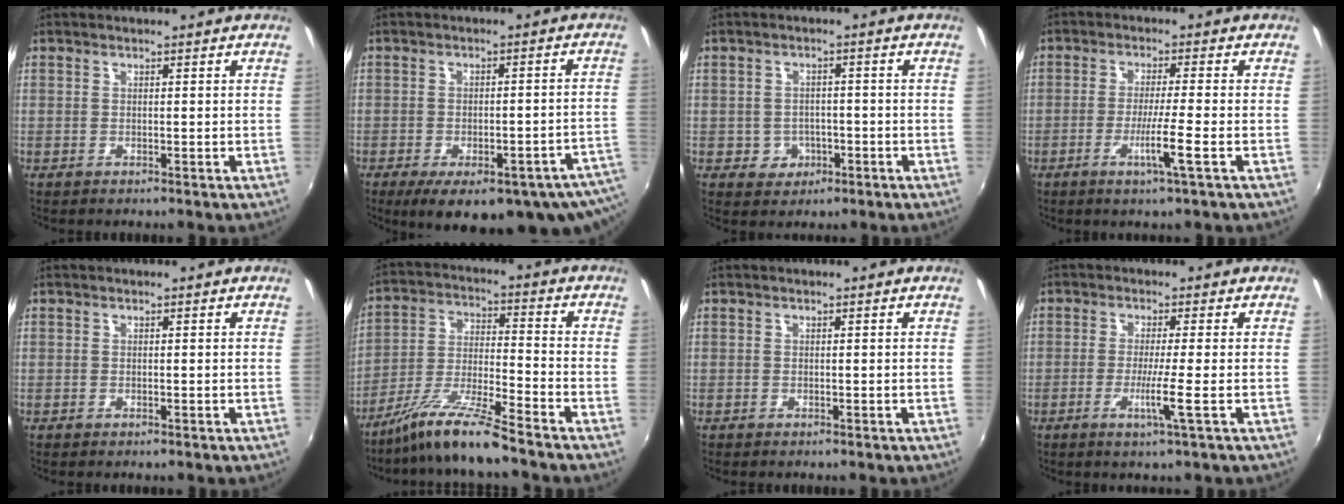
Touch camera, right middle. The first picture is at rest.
{"total": 19.8, "force": [-12.5, 6.2, 13.9], "torque": [-0.177, -0.045, -0.150]}
{"total": 4.6, "force": [-1.5, 4.2, 1.2], "torque": [-0.032, 0.007, -0.015]}
{"total": 5.5, "force": [-2.2, -1.1, 4.9], "torque": [-0.090, -0.014, -0.042]}
{"total": 0.0}
{"total": 9.1, "force": [-7.7, -1.0, 4.7], "torque": [-0.103, 0.004, -0.149]}
{"total": 0.0}
{"total": 4.4, "force": [-1.4, -1.3, 3.9], "torque": [-0.079, -0.016, -0.032]}